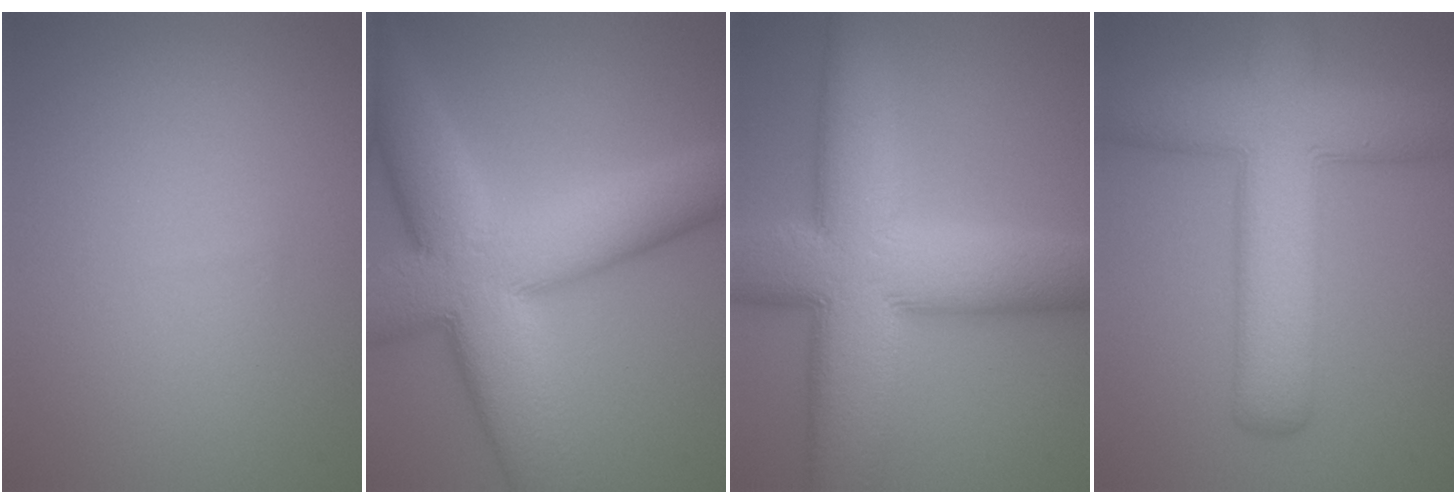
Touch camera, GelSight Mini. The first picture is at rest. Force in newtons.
{"total": 13.7, "press": 13.7, "slide": 0.9}
{"total": 14.3, "press": 14.2, "slide": 0.8}
{"total": 9.9, "press": 9.9, "slide": 0.6}